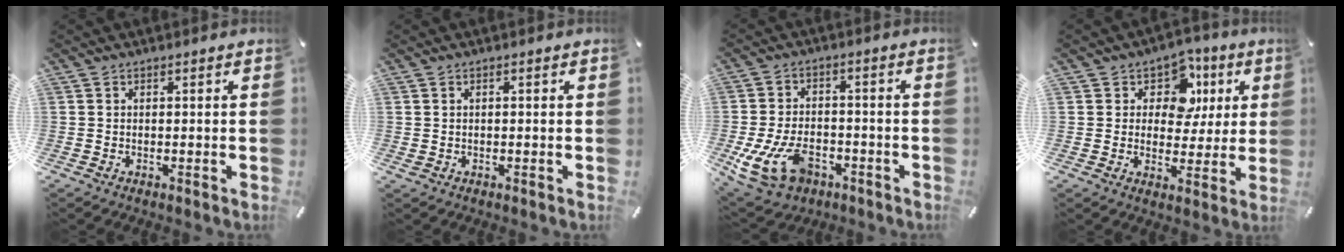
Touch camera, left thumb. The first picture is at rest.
{"total": 0.8, "force": [0.0, 0.6, 0.6], "torque": [-0.011, 0.003, -0.001]}
{"total": 13.3, "force": [-5.3, 9.1, 8.2], "torque": [-0.154, 0.028, -0.090]}
{"total": 10.3, "force": [3.7, 8.3, 4.8], "torque": [-0.067, -0.020, 0.065]}